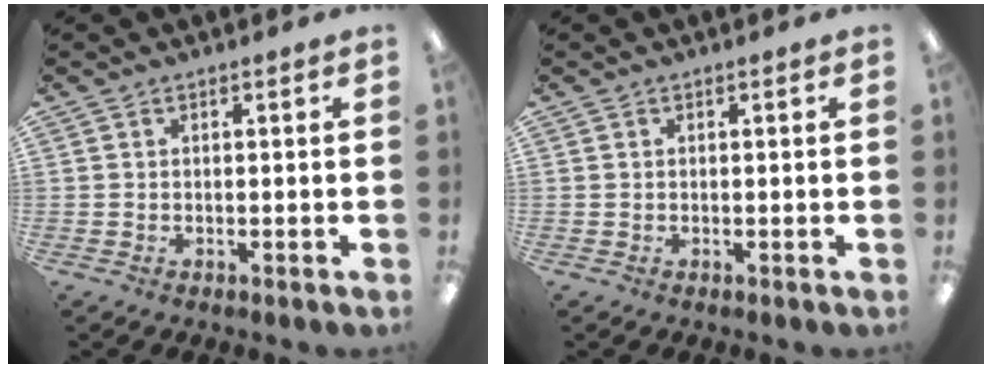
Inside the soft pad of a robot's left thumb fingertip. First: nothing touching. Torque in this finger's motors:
{"motor_torque": [0.00, 0.00, 0.00, 0.00, 0.00]}